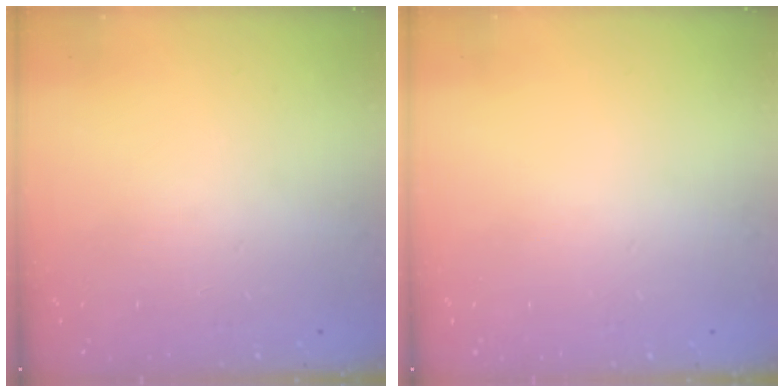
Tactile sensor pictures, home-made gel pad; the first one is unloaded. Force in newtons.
{"total": 0.0}